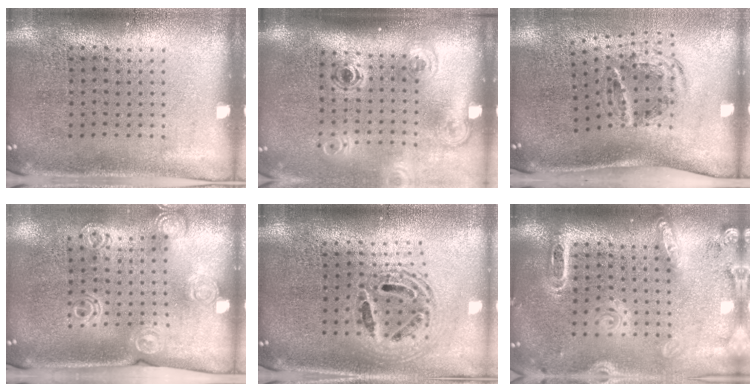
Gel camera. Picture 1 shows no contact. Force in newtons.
{"total": 1.8, "press": 1.2, "slide": 1.3}
{"total": 1.2, "press": 1.0, "slide": 0.6}
{"total": 1.4, "press": 1.4, "slide": 0.4}
{"total": 1.8, "press": 1.5, "slide": 1.1}
{"total": 2.1, "press": 1.9, "slide": 0.9}